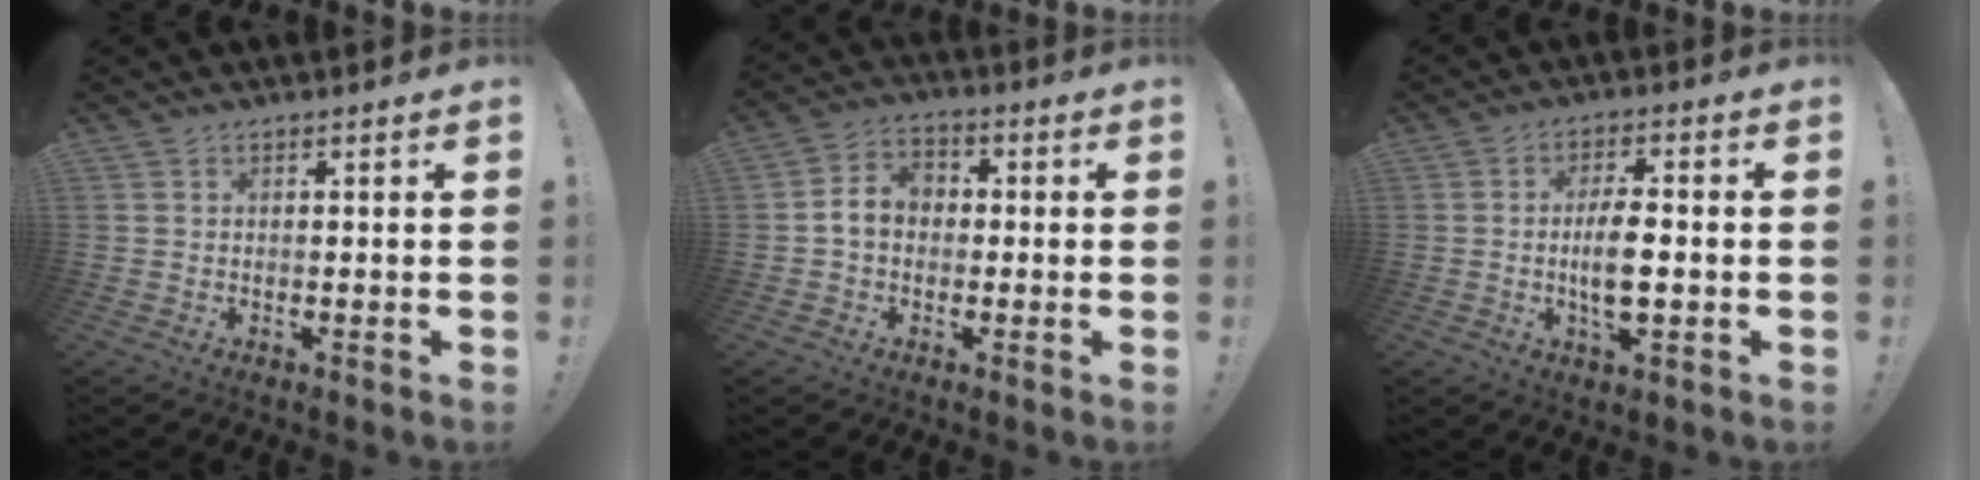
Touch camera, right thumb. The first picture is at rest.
{"total": 7.4, "force": [-0.1, 5.9, 4.4], "torque": [-0.076, 0.013, 0.002]}
{"total": 8.4, "force": [-1.2, 2.8, 7.8], "torque": [-0.138, -0.003, -0.025]}